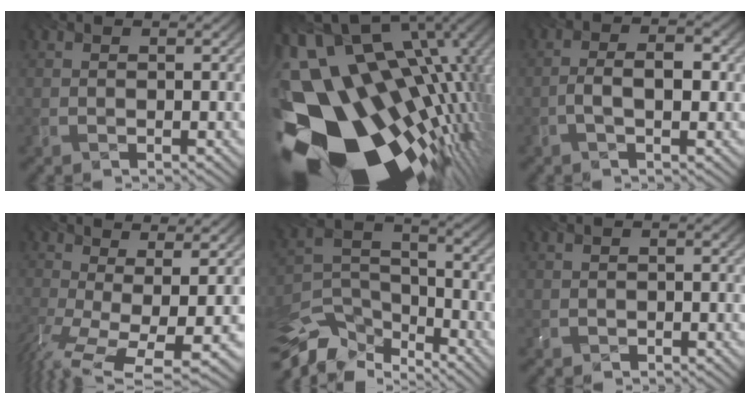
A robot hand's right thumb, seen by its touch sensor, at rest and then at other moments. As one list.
[{"total": 18.9, "force": [-6.7, 11.5, 13.4], "torque": [-0.274, -0.066, -0.073]}, {"total": 2.9, "force": [-2.3, 0.4, 1.7], "torque": [-0.047, -0.009, -0.024]}, {"total": 8.4, "force": [-2.7, 1.6, 7.8], "torque": [-0.161, -0.012, -0.010]}, {"total": 10.8, "force": [-10.1, 3.4, 1.9], "torque": [-0.054, -0.030, -0.173]}, {"total": 0.7, "force": [-0.6, 0.0, -0.2], "torque": [-0.015, 0.003, -0.004]}]